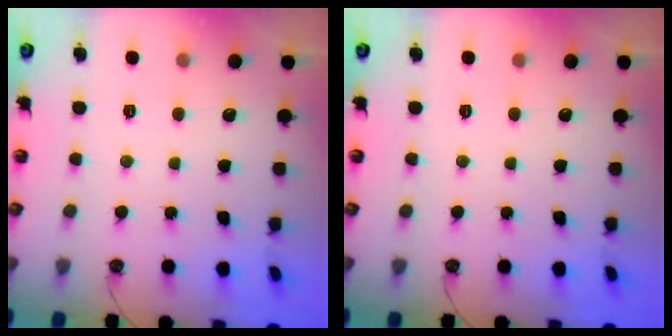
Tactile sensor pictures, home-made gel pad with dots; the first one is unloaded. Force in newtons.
{"total": 0.0}